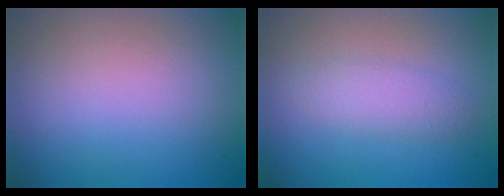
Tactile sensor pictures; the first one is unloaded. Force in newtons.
{"total": 2.3, "press": 2.3, "slide": 0.1}